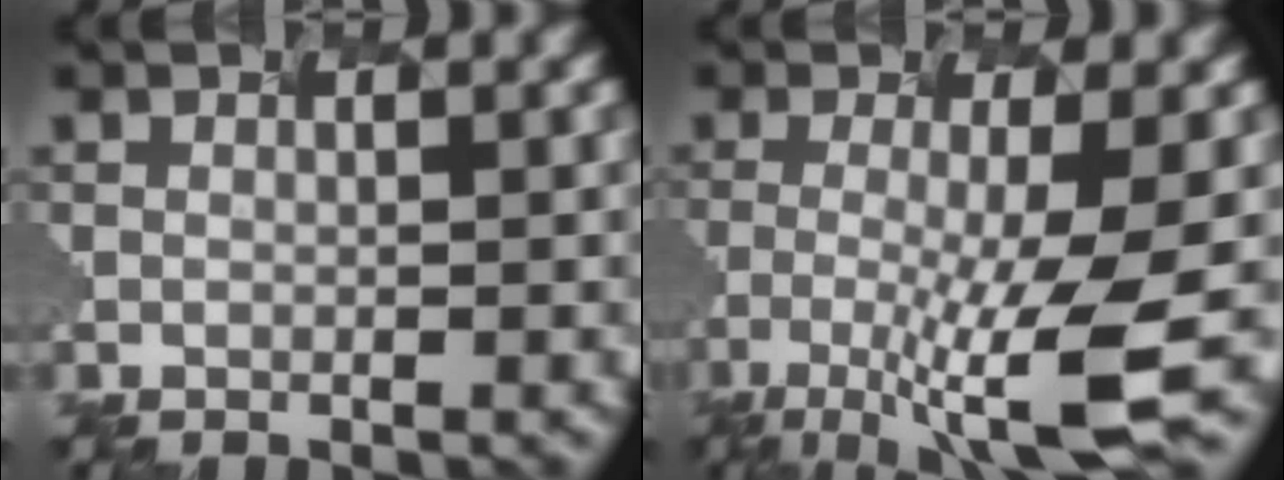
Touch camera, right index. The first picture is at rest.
{"total": 7.0, "force": [-3.3, 0.2, 6.2], "torque": [-0.118, -0.017, -0.032]}